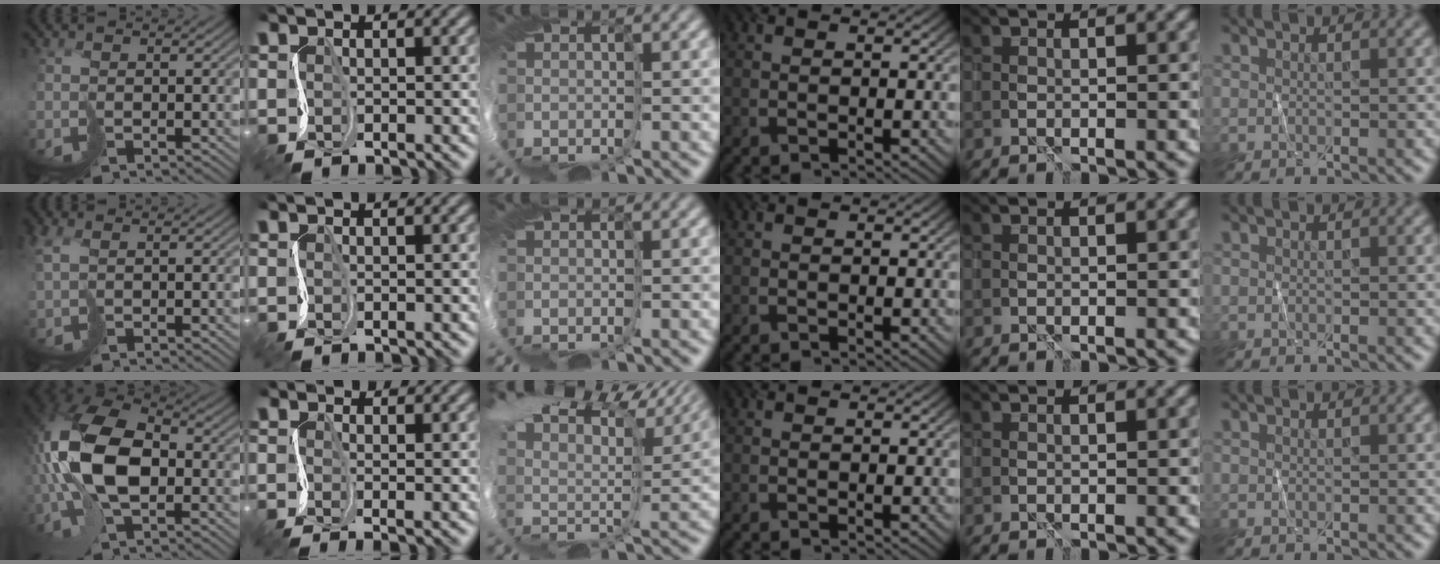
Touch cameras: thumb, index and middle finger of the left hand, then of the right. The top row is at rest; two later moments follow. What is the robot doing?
{"motion": "cut", "object": "tissue"}